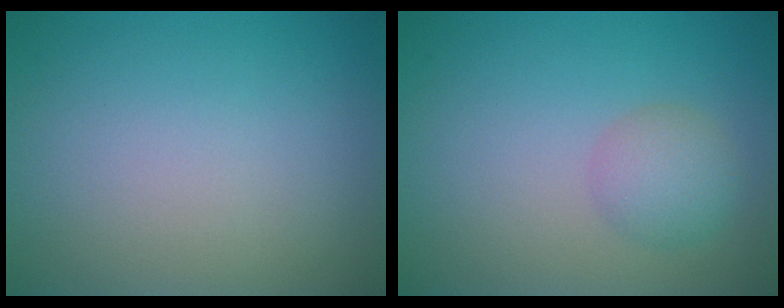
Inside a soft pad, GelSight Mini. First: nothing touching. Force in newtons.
{"total": 2.5, "press": 2.5, "slide": 0.1}